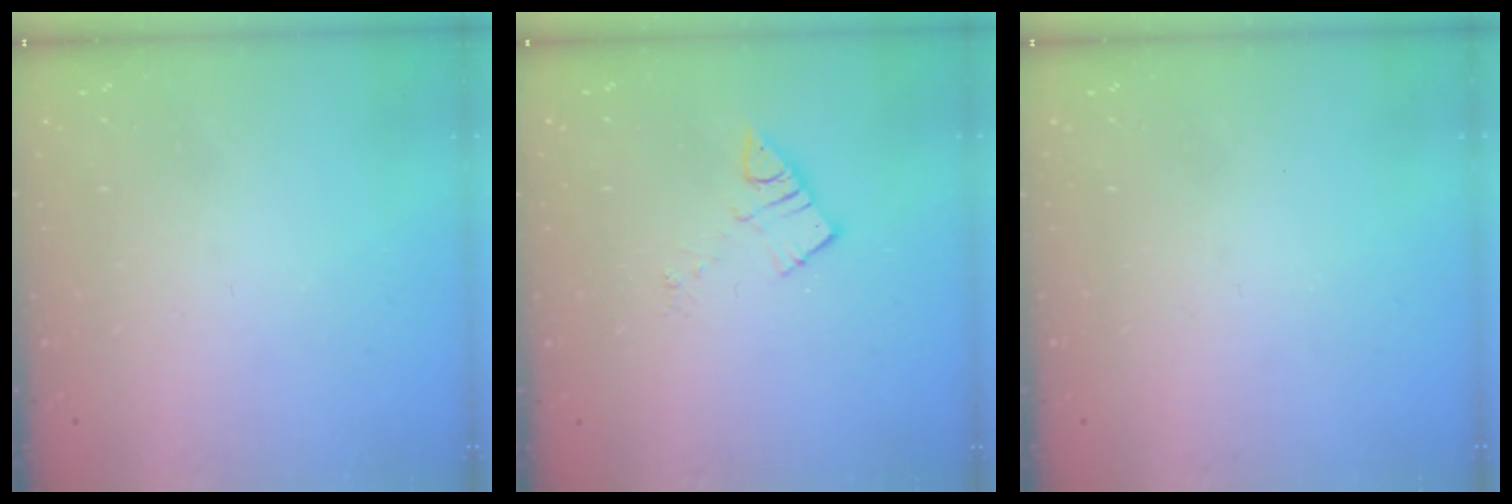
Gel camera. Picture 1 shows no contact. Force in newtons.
{"total": 5.2, "press": 5.2, "slide": 0.3}
{"total": 0.0}